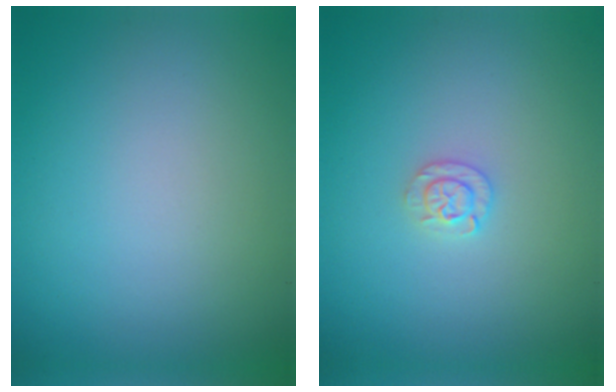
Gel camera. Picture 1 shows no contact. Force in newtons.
{"total": 1.5, "press": 1.5, "slide": 0.1}